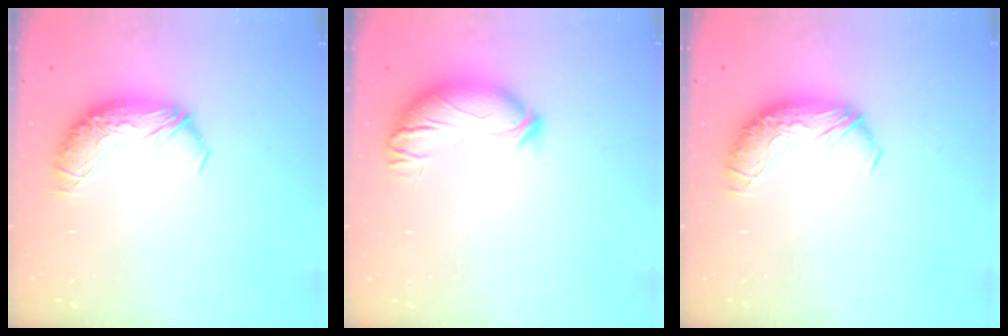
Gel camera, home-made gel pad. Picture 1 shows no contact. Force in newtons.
{"total": 3.0, "press": 2.6, "slide": 1.5}
{"total": 0.0}